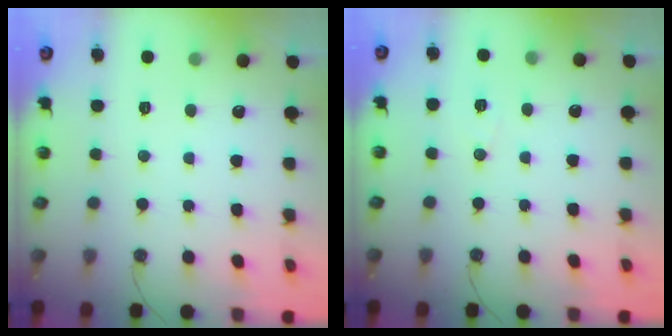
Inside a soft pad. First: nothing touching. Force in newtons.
{"total": 5.2, "press": 4.3, "slide": 2.9}